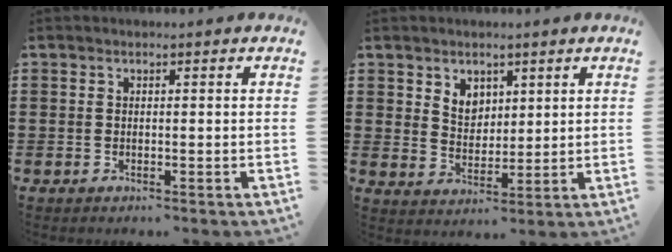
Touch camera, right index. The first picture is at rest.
{"total": 4.2, "force": [2.8, 3.0, 1.0], "torque": [-0.033, 0.007, 0.052]}